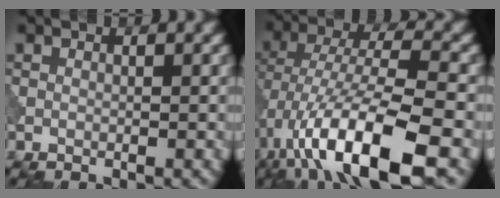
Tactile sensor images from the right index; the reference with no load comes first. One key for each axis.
{"total": 12.7, "fx": -5.6, "fy": 4.1, "fz": 10.6, "tx": -0.196, "ty": -0.002, "tz": -0.102}